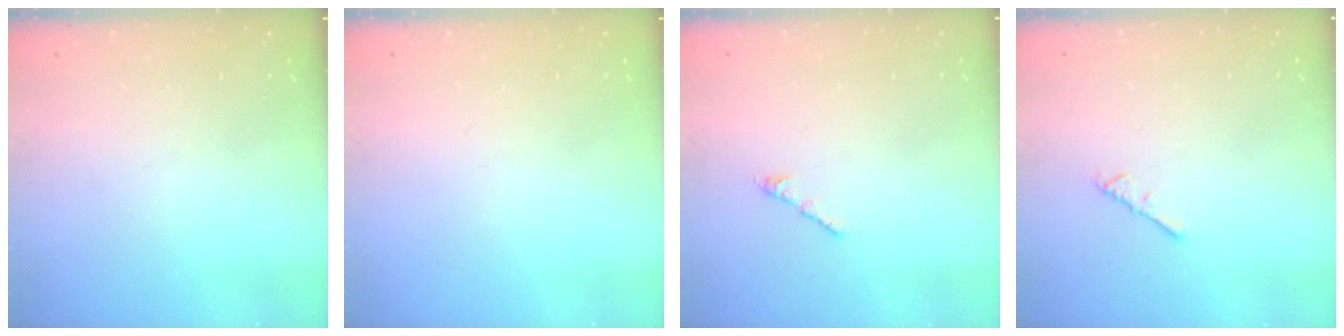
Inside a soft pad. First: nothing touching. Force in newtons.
{"total": 0.0}
{"total": 2.7, "press": 2.6, "slide": 0.7}
{"total": 2.2, "press": 2.1, "slide": 0.5}